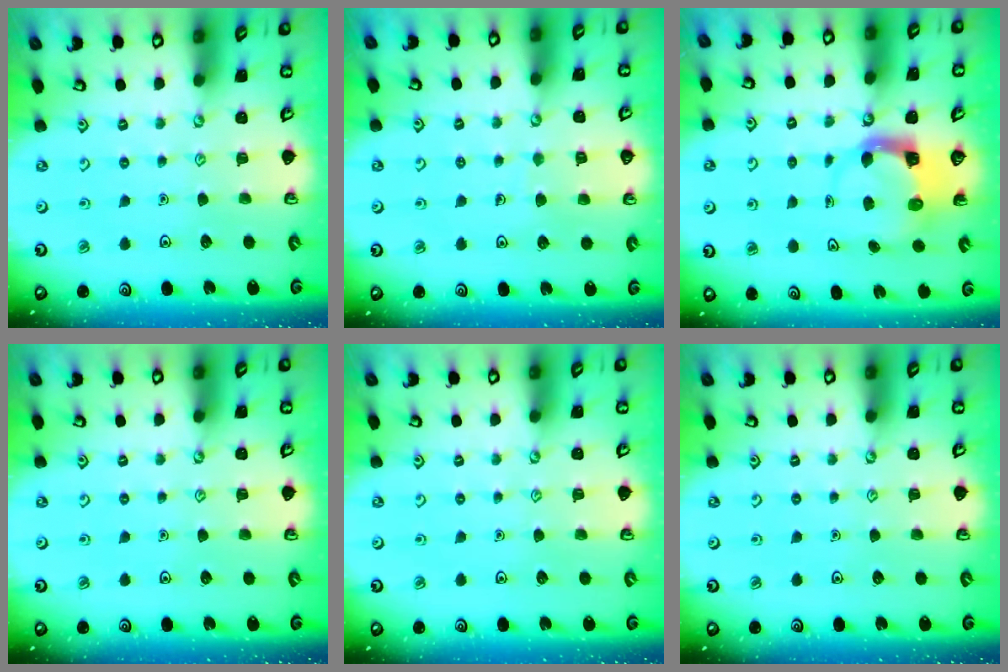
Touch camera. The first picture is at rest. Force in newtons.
{"total": 5.3, "press": 5.2, "slide": 0.4}
{"total": 3.7, "press": 3.6, "slide": 0.5}
{"total": 0.0}
{"total": 0.0}
{"total": 0.0}